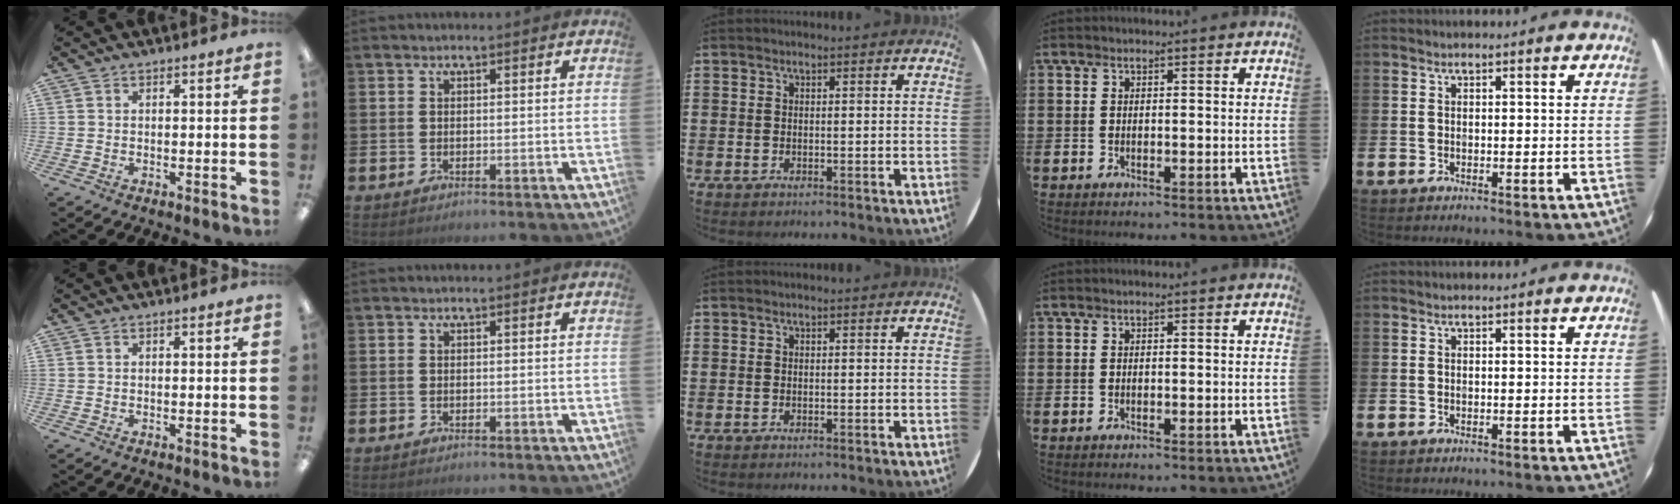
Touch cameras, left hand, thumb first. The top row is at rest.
{}